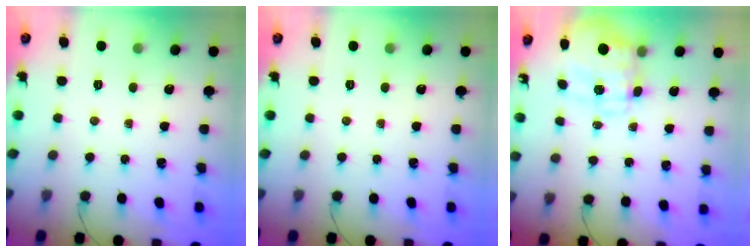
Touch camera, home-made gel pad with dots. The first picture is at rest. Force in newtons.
{"total": 0.0}
{"total": 9.1, "press": 9.1, "slide": 1.2}